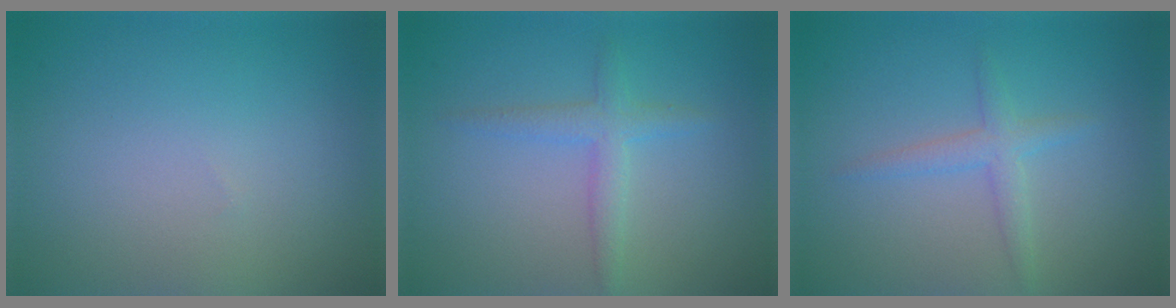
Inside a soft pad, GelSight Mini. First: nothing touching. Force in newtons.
{"total": 2.2, "press": 2.2, "slide": 0.0}
{"total": 1.9, "press": 1.9, "slide": 0.1}